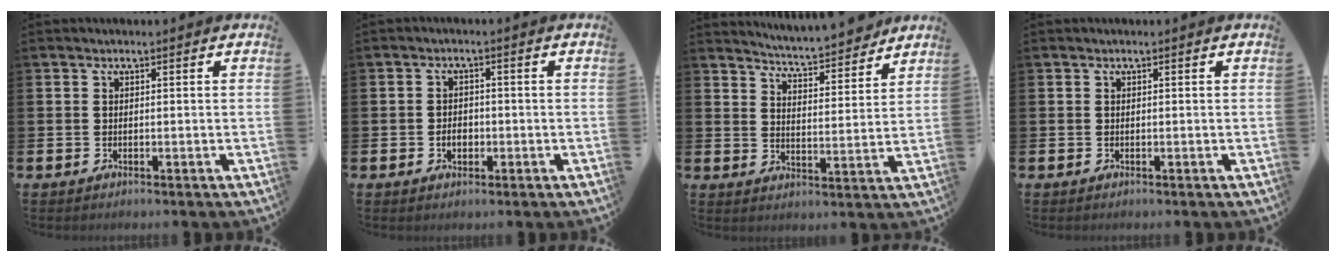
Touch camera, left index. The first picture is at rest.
{"total": 2.3, "force": [-0.6, 1.7, 1.4], "torque": [-0.013, -0.001, -0.017]}
{"total": 5.5, "force": [5.5, 0.1, 0.5], "torque": [-0.026, -0.051, 0.092]}
{"total": 0.0}